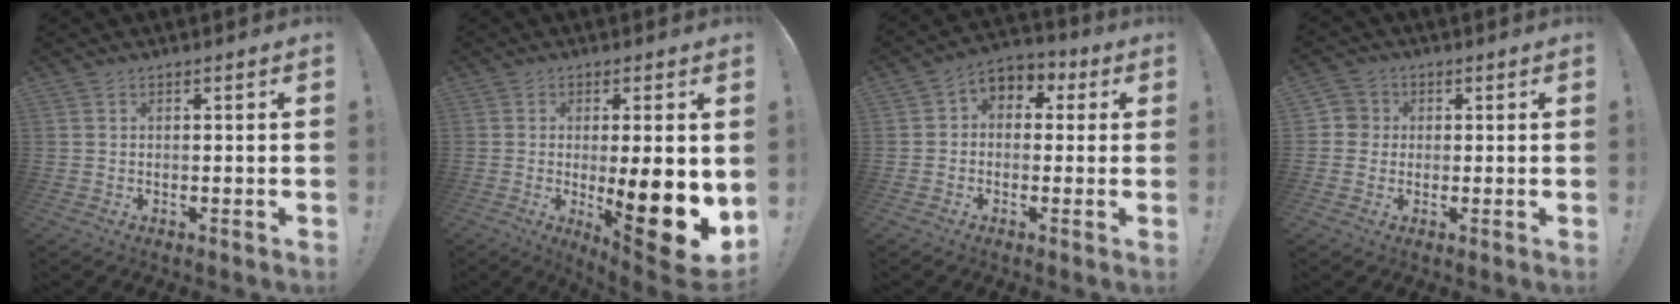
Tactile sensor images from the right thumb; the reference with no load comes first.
{"total": 16.7, "force": [-1.8, 4.1, 16.1], "torque": [-0.205, -0.017, -0.014]}
{"total": 5.3, "force": [-0.4, 4.8, 2.3], "torque": [-0.029, 0.011, -0.003]}
{"total": 3.8, "force": [0.1, 3.7, 1.0], "torque": [-0.011, 0.005, 0.001]}